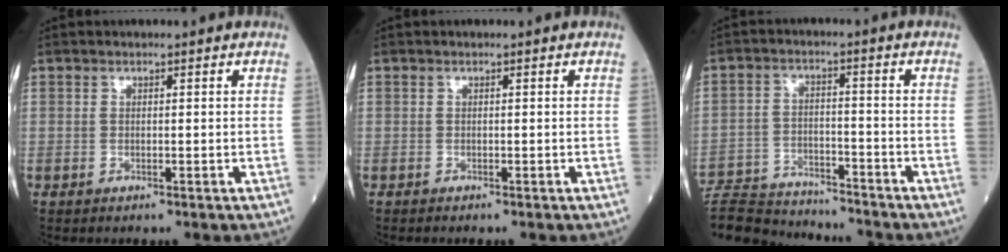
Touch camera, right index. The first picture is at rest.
{"total": 0.0}
{"total": 12.5, "force": [-12.1, 1.8, 2.5], "torque": [-0.043, 0.011, -0.200]}